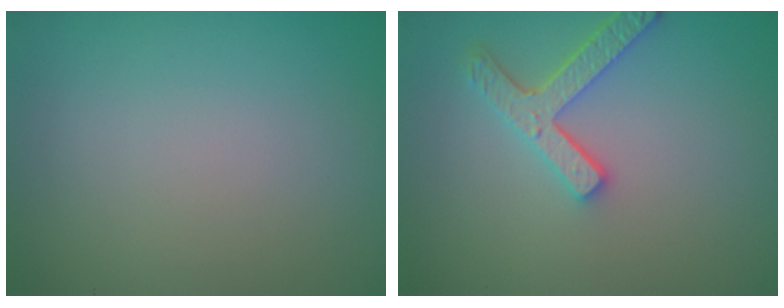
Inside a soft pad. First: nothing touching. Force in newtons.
{"total": 3.7, "press": 3.0, "slide": 2.2}